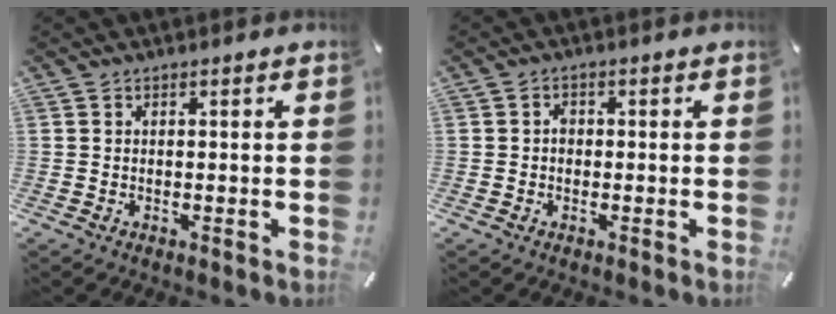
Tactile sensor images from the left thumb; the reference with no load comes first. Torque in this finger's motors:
{"motor_torque": [0.31, 0.84, 0.19, -0.29, 0.09]}